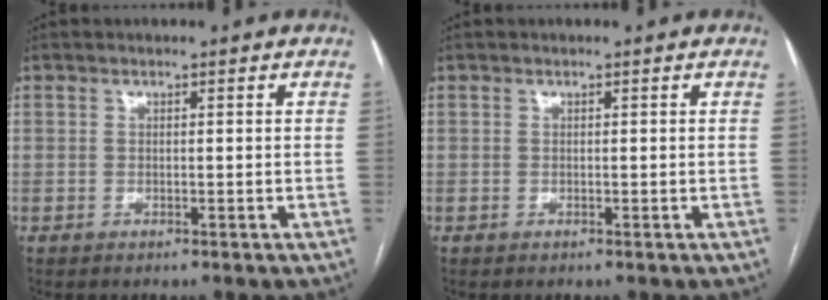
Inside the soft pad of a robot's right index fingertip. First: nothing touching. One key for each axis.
{"total": 0.0}